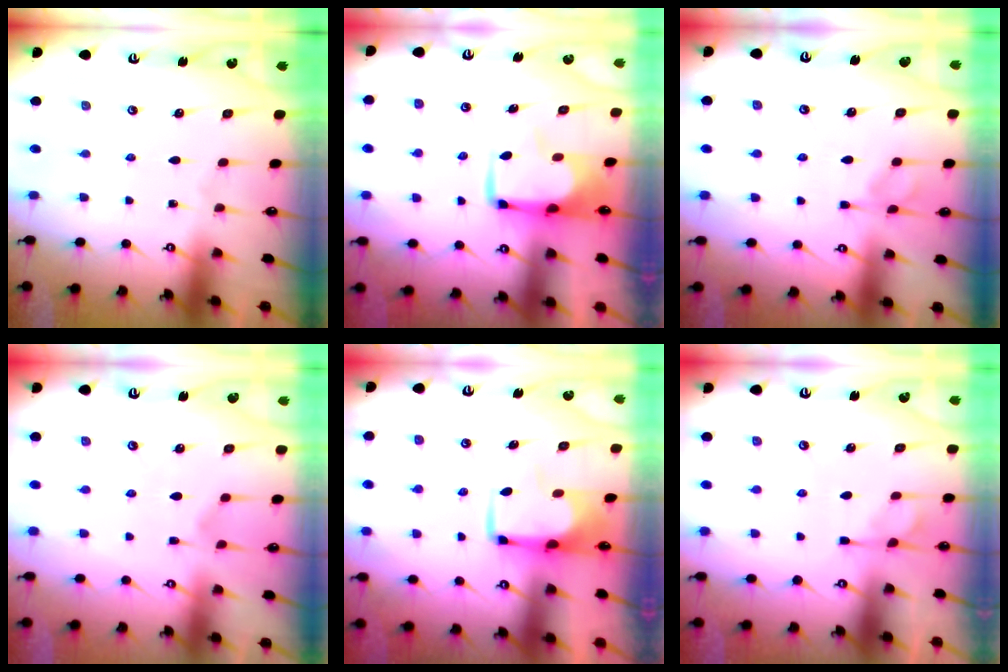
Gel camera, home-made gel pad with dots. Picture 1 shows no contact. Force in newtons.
{"total": 0.8, "press": 0.5, "slide": 0.6}
{"total": 4.8, "press": 4.8, "slide": 0.8}
{"total": 2.4, "press": 2.1, "slide": 1.2}
{"total": 1.0, "press": 0.7, "slide": 0.7}
{"total": 6.4, "press": 6.3, "slide": 1.4}